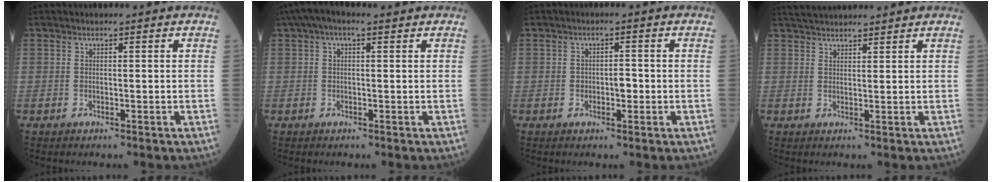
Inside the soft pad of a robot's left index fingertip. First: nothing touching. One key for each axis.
{"total": 4.4, "fx": 2.6, "fy": 1.7, "fz": 3.2, "tx": -0.068, "ty": 0.037, "tz": 0.040}
{"total": 2.0, "fx": -0.4, "fy": 1.1, "fz": 1.6, "tx": -0.022, "ty": 0.004, "tz": -0.006}
{"total": 6.4, "fx": 6.1, "fy": 0.7, "fz": 2.0, "tx": -0.035, "ty": 0.038, "tz": 0.099}